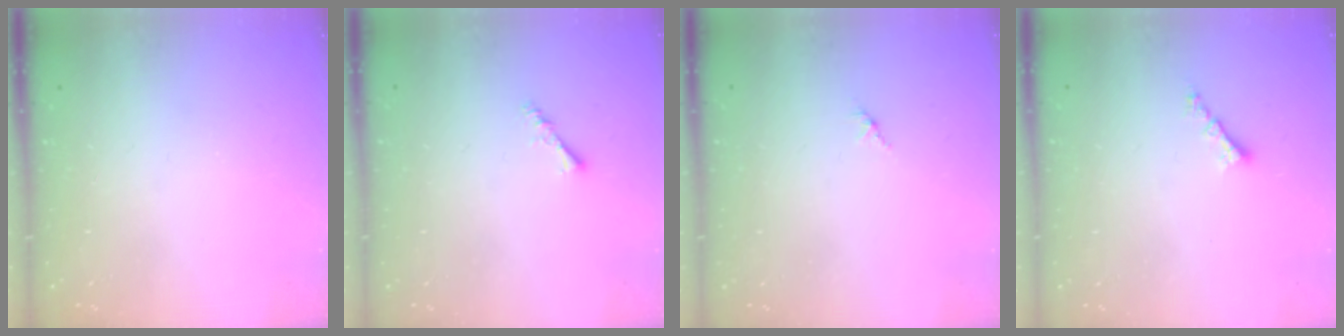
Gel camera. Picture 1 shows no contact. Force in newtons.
{"total": 1.9, "press": 1.9, "slide": 0.4}
{"total": 1.4, "press": 1.4, "slide": 0.4}
{"total": 1.8, "press": 1.8, "slide": 0.2}